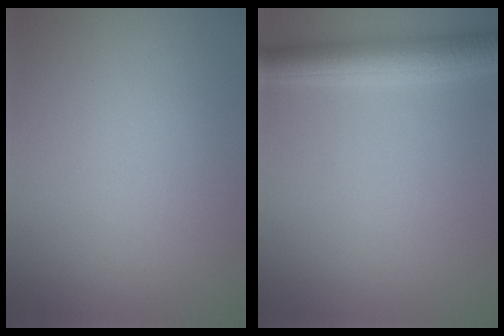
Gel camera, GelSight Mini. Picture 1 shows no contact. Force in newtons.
{"total": 4.2, "press": 4.2, "slide": 0.2}